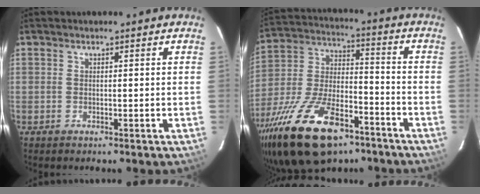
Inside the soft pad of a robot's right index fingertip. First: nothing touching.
{"total": 24.8, "force": [-15.4, 11.3, 15.9], "torque": [-0.323, -0.018, -0.258]}